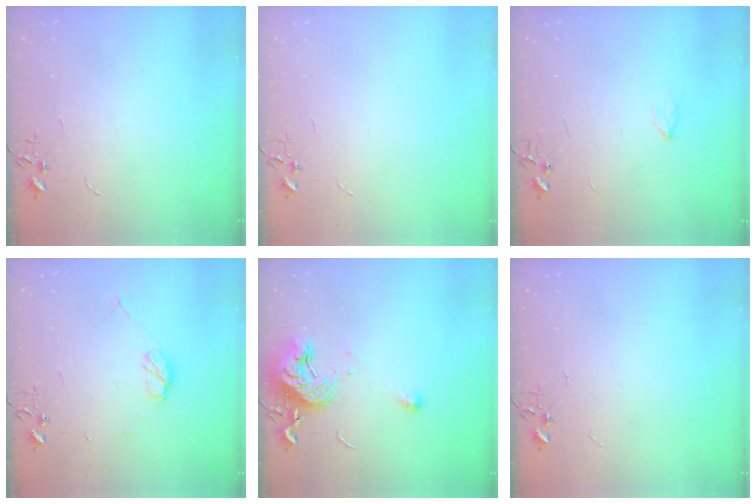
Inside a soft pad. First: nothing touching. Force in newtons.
{"total": 0.0}
{"total": 3.4, "press": 3.4, "slide": 0.5}
{"total": 7.6, "press": 7.6, "slide": 0.3}
{"total": 12.6, "press": 12.5, "slide": 0.9}
{"total": 0.0}